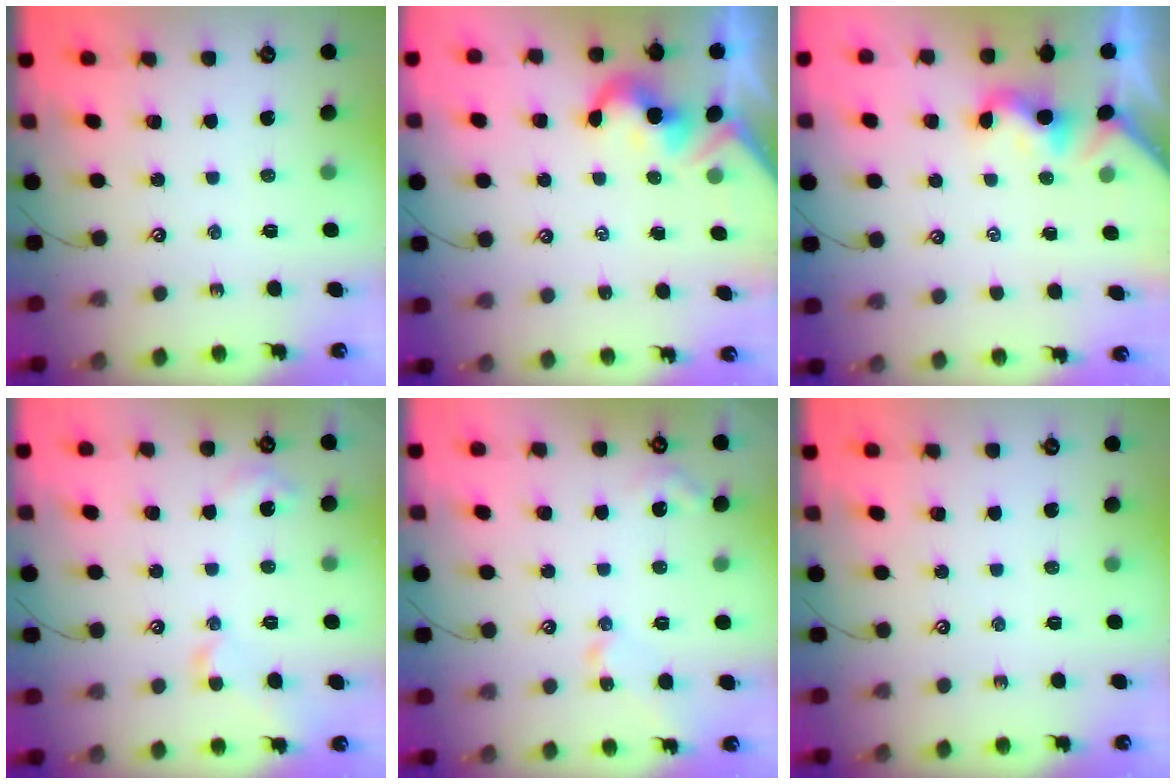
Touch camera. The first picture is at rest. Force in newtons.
{"total": 2.2, "press": 2.1, "slide": 0.4}
{"total": 2.0, "press": 2.0, "slide": 0.5}
{"total": 3.9, "press": 3.8, "slide": 0.7}
{"total": 4.2, "press": 4.2, "slide": 0.2}
{"total": 0.0}